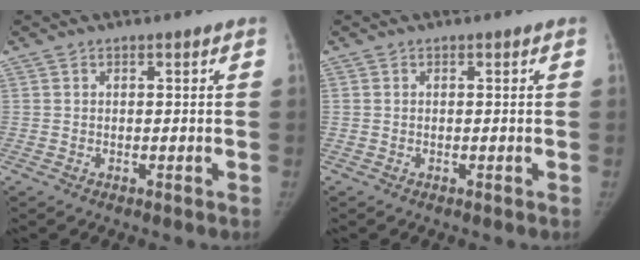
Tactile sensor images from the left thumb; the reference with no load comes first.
{"total": 0.0}